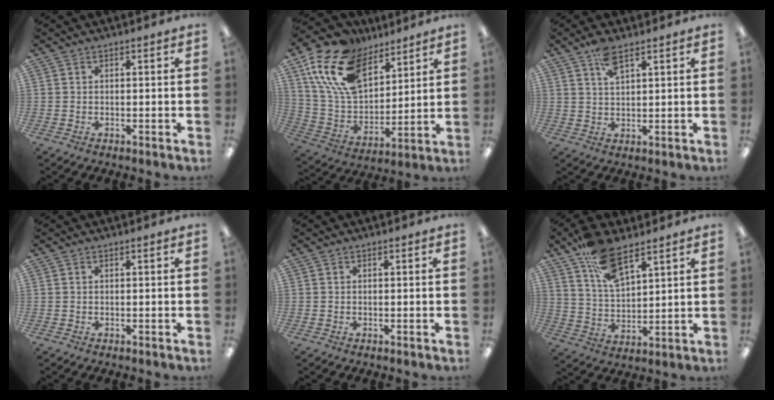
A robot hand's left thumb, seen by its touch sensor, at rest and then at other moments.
{"total": 19.5, "force": [11.0, 11.5, 11.2], "torque": [-0.235, -0.037, 0.206]}
{"total": 4.9, "force": [3.2, 1.7, 3.3], "torque": [-0.065, 0.000, 0.056]}
{"total": 0.0}
{"total": 0.0}
{"total": 12.3, "force": [8.4, 5.1, 7.4], "torque": [-0.130, -0.035, 0.151]}